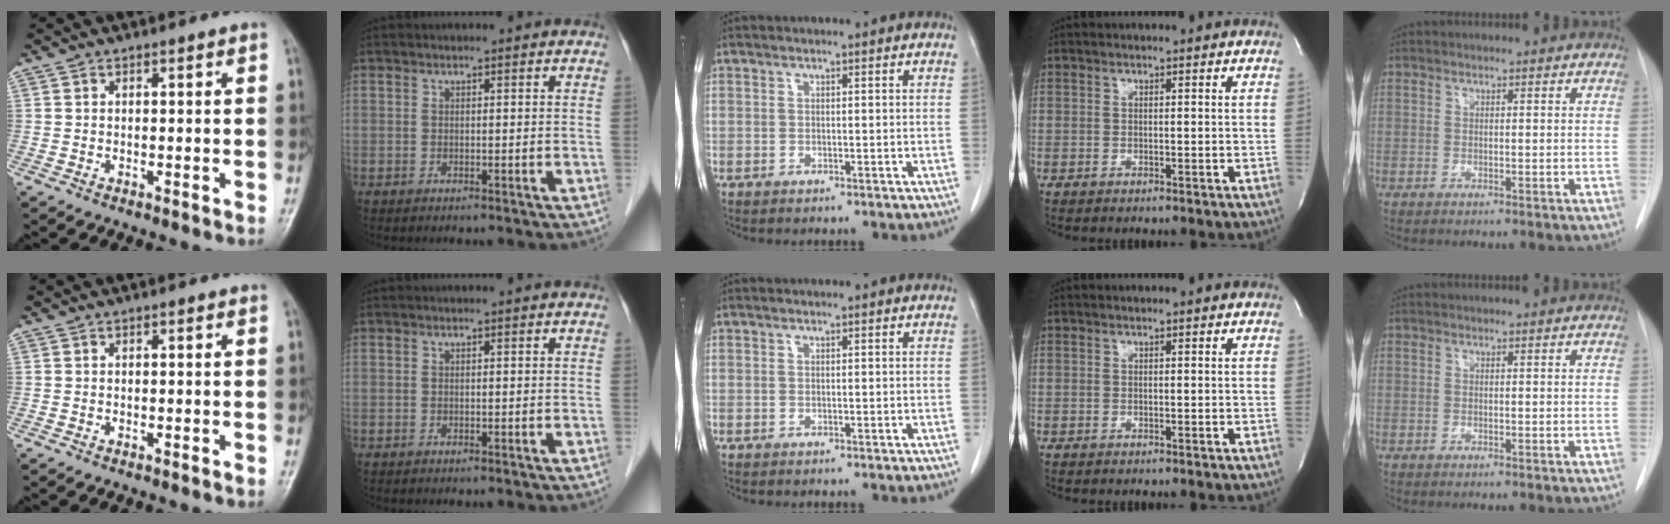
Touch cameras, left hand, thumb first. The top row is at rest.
{}